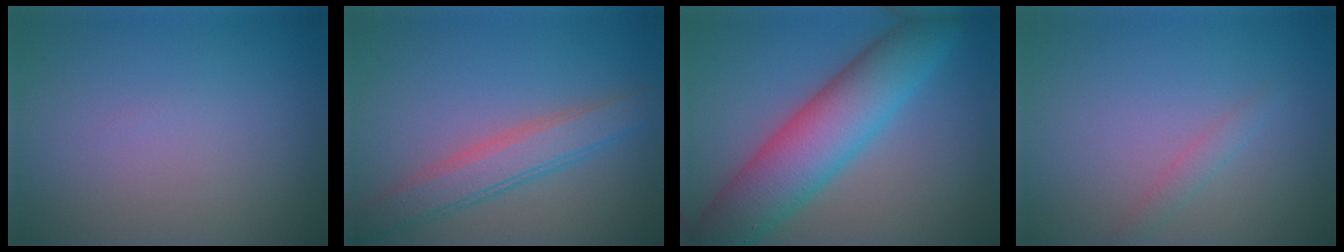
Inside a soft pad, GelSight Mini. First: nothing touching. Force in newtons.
{"total": 3.8, "press": 3.8, "slide": 0.2}
{"total": 9.2, "press": 9.2, "slide": 0.3}
{"total": 1.1, "press": 1.1, "slide": 0.1}